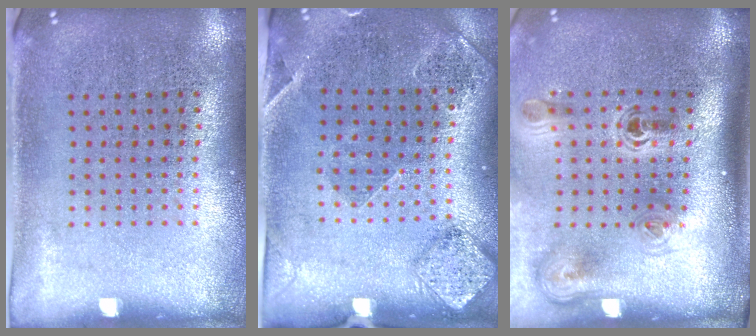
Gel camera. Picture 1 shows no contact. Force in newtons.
{"total": 1.6, "press": 1.5, "slide": 0.3}
{"total": 2.3, "press": 1.5, "slide": 1.8}